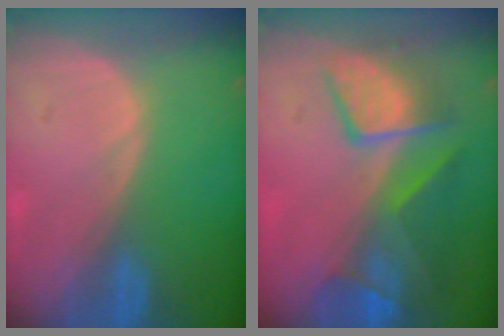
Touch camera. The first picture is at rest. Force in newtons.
{"total": 9.4, "press": 8.6, "slide": 3.8}